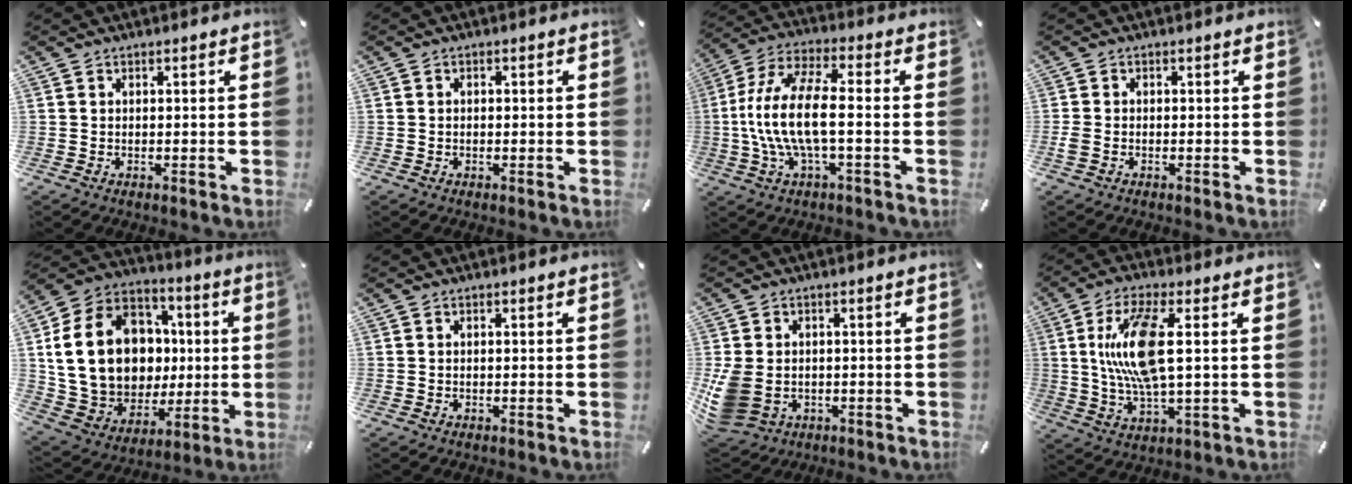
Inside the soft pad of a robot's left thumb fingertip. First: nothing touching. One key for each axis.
{"total": 0.6, "fx": -0.3, "fy": 0.4, "fz": 0.3, "tx": -0.006, "ty": 0.001, "tz": -0.006}
{"total": 14.5, "fx": -1.5, "fy": 4.9, "fz": 13.6, "tx": -0.289, "ty": -0.009, "tz": -0.033}
{"total": 1.6, "fx": -0.6, "fy": 0.9, "fz": 1.2, "tx": -0.021, "ty": 0.002, "tz": -0.010}
{"total": 22.2, "fx": 2.7, "fy": 17.7, "fz": 13.1, "tx": -0.267, "ty": -0.006, "tz": 0.070}
{"total": 0.0}
{"total": 8.7, "fx": -1.5, "fy": 7.1, "fz": 4.8, "tx": -0.120, "ty": 0.002, "tz": -0.027}
{"total": 13.9, "fx": 2.1, "fy": 4.4, "fz": 13.0, "tx": -0.279, "ty": -0.009, "tz": 0.029}